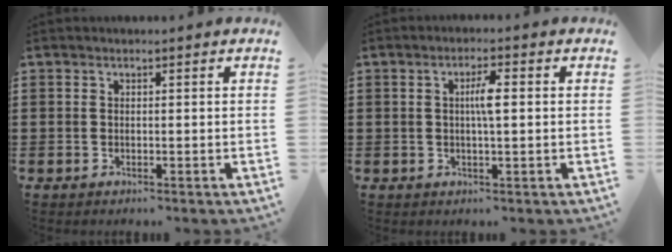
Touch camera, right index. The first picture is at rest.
{"total": 3.4, "force": [0.3, 0.7, 3.3], "torque": [-0.064, 0.001, 0.003]}